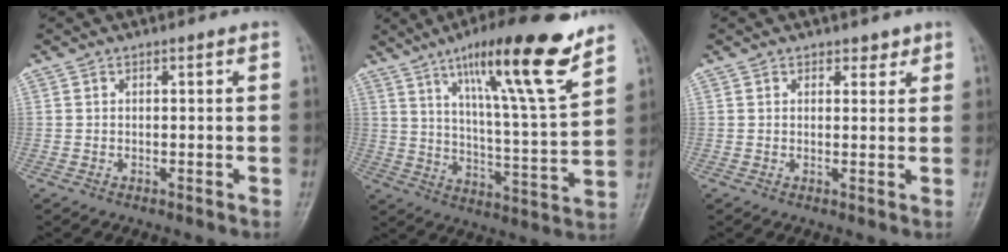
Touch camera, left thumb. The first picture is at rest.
{"total": 20.4, "force": [12.9, 2.6, 15.5], "torque": [-0.222, -0.062, 0.206]}
{"total": 2.1, "force": [1.5, 1.2, 0.7], "torque": [0.008, -0.008, 0.018]}